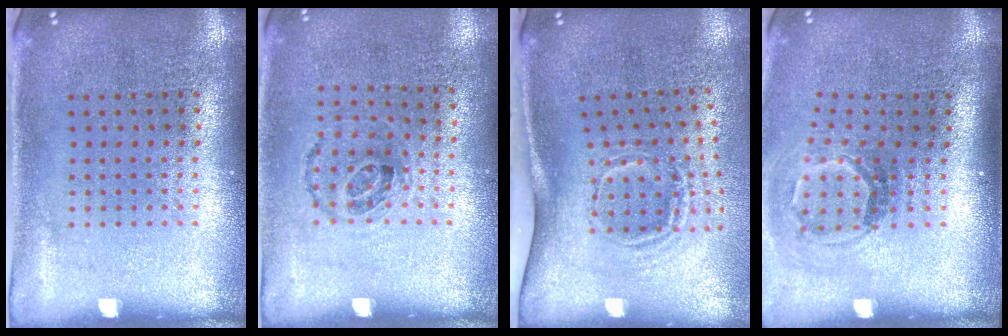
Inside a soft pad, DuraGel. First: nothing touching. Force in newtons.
{"total": 1.0, "press": 0.7, "slide": 0.7}
{"total": 1.9, "press": 1.2, "slide": 1.5}
{"total": 1.8, "press": 1.2, "slide": 1.4}